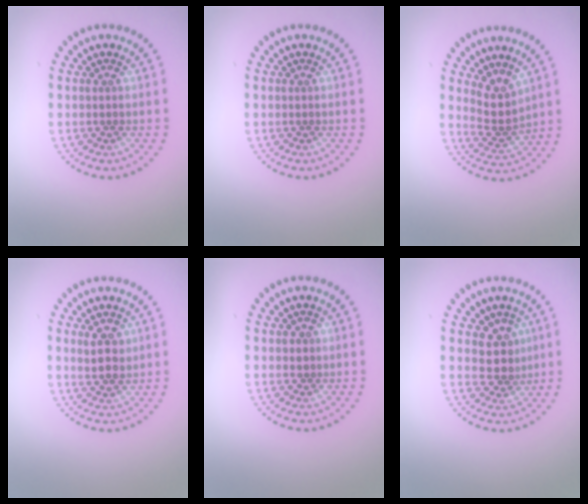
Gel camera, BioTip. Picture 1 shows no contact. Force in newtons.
{"total": 0.0}
{"total": 2.9, "press": 2.2, "slide": 1.9}
{"total": 2.5, "press": 2.3, "slide": 0.9}
{"total": 0.5, "press": 0.4, "slide": 0.4}
{"total": 2.8, "press": 2.4, "slide": 1.5}